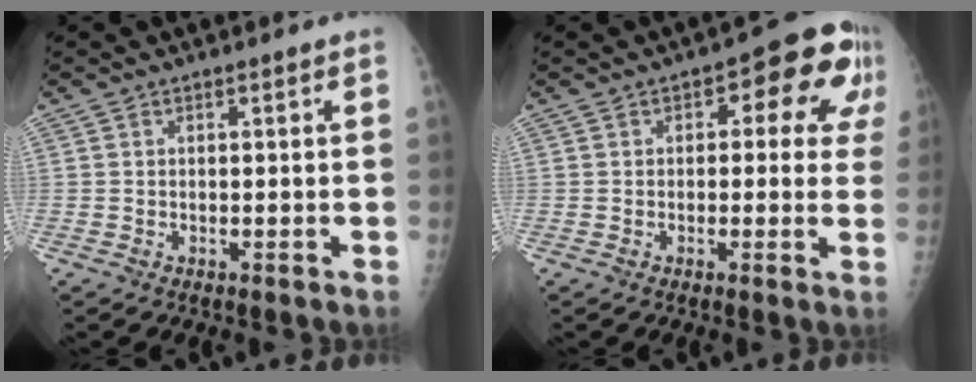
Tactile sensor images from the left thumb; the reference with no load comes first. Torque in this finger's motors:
{"motor_torque": [-0.10, 0.40, -0.17, -0.14, 0.07]}